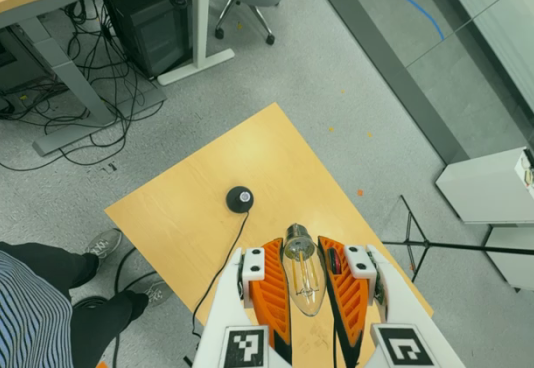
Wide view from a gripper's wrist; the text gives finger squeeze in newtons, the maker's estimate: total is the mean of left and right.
{"total": 24.0, "left": 25.8, "right": 22.2}